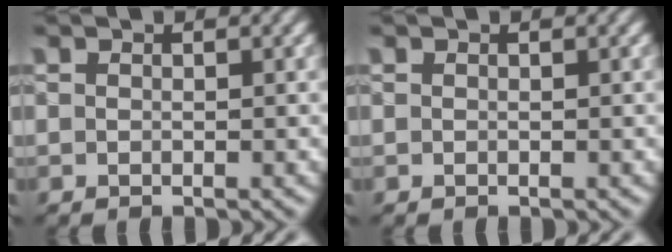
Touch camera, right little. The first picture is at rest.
{"total": 0.0}